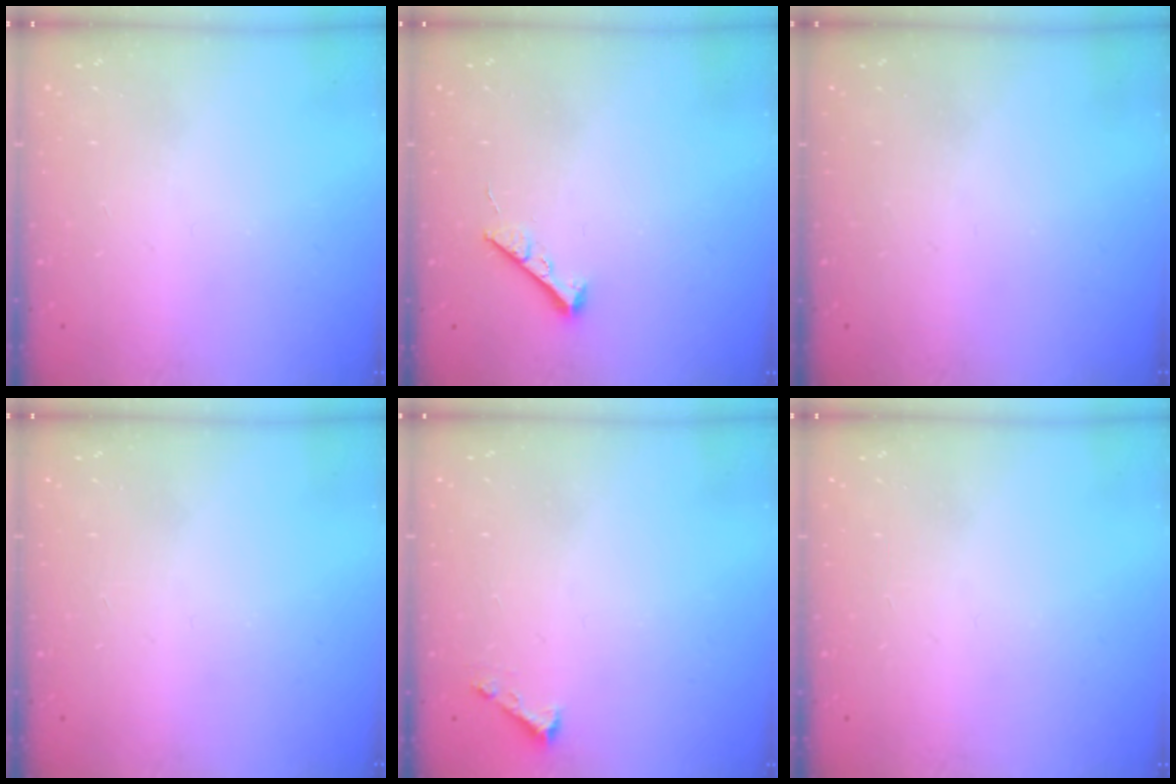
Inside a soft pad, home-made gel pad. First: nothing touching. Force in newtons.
{"total": 5.4, "press": 5.4, "slide": 0.8}
{"total": 0.0}
{"total": 0.0}
{"total": 1.6, "press": 1.6, "slide": 0.1}
{"total": 0.0}